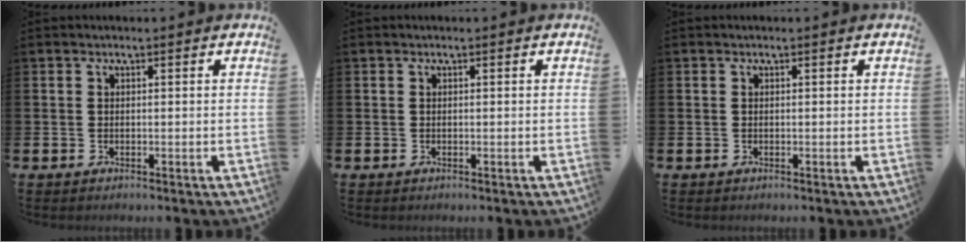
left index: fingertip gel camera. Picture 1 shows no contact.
{"total": 0.0}
{"total": 0.0}